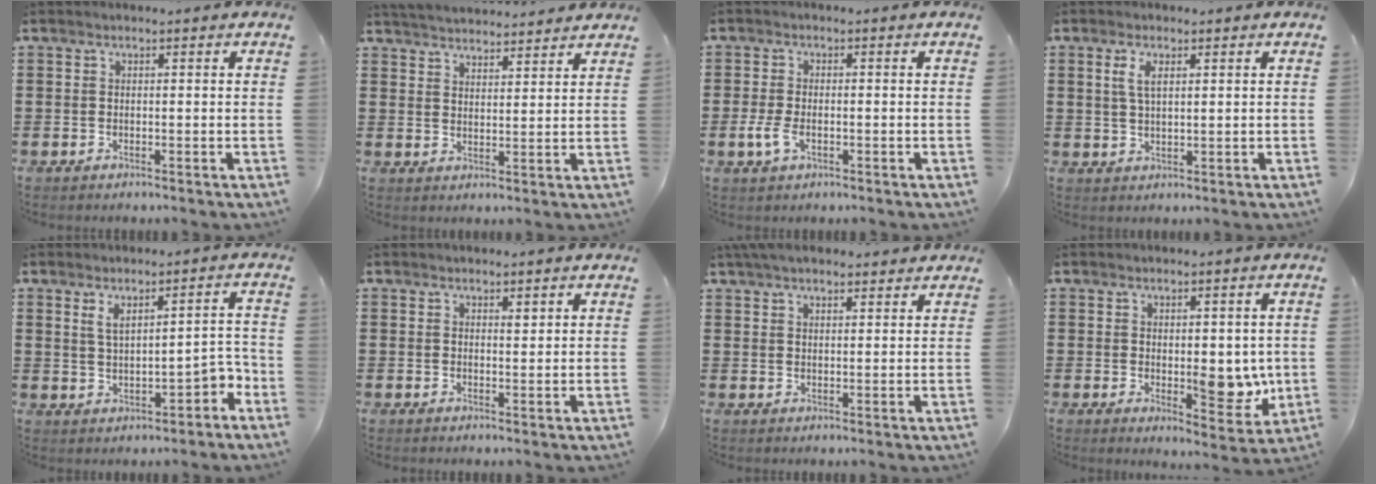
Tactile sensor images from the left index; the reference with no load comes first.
{"total": 3.8, "force": [3.8, 0.0, 0.1], "torque": [-0.015, -0.017, 0.068]}
{"total": 3.5, "force": [-1.2, 1.7, 2.8], "torque": [-0.071, -0.004, -0.026]}
{"total": 3.4, "force": [1.3, 1.3, 2.8], "torque": [-0.061, 0.007, 0.022]}
{"total": 4.2, "force": [-0.1, 1.7, 3.8], "torque": [-0.068, 0.004, -0.009]}
{"total": 1.3, "force": [1.1, 0.4, 0.6], "torque": [-0.004, -0.001, 0.019]}
{"total": 3.9, "force": [3.5, 0.7, 1.6], "torque": [-0.039, 0.001, 0.065]}
{"total": 6.5, "force": [-0.2, 3.5, 5.5], "torque": [-0.066, -0.002, -0.003]}